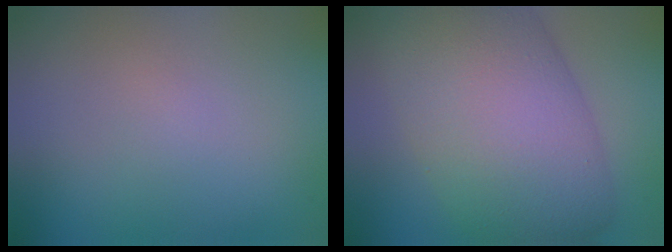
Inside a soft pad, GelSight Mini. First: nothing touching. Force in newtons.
{"total": 12.2, "press": 12.1, "slide": 0.8}